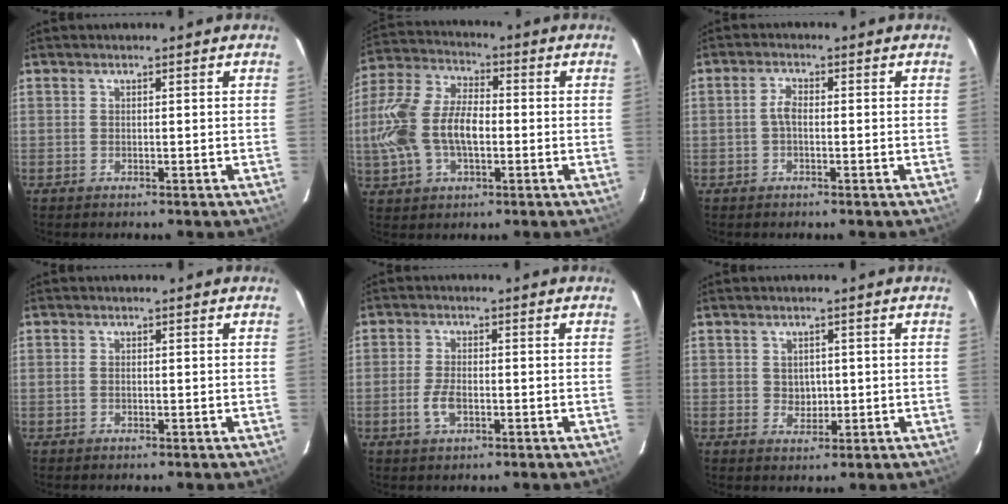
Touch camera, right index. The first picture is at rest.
{"total": 16.0, "force": [-2.0, 9.2, 13.0], "torque": [-0.283, 0.012, -0.035]}
{"total": 1.9, "force": [-0.5, 1.0, 1.5], "torque": [-0.033, 0.007, -0.011]}
{"total": 0.7, "force": [-0.2, 0.5, 0.4], "torque": [-0.006, 0.001, -0.004]}
{"total": 4.0, "force": [-1.4, 1.9, 3.3], "torque": [-0.074, 0.000, -0.026]}
{"total": 2.7, "force": [0.2, 2.5, 1.1], "torque": [-0.016, 0.005, 0.007]}